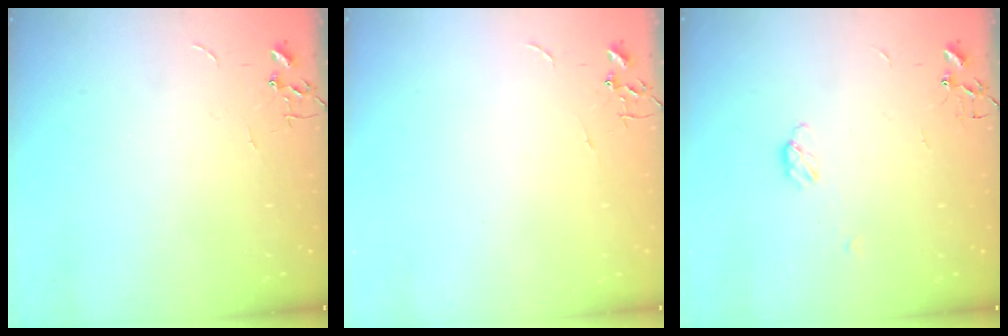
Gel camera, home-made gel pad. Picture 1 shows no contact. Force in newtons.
{"total": 0.0}
{"total": 3.9, "press": 3.9, "slide": 0.5}